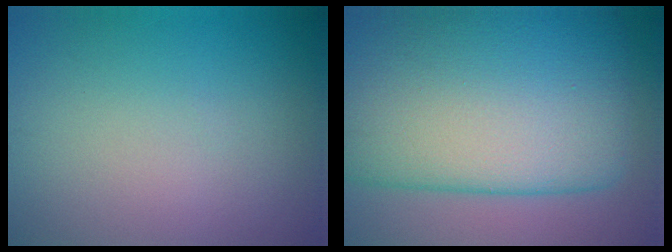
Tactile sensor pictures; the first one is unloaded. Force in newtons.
{"total": 16.4, "press": 16.4, "slide": 0.6}